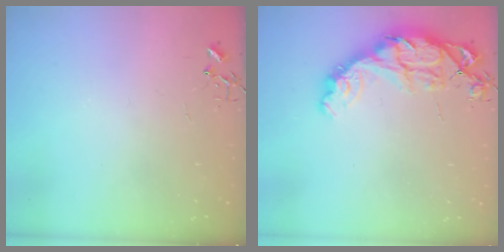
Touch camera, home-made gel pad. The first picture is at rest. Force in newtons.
{"total": 14.7, "press": 14.7, "slide": 1.2}